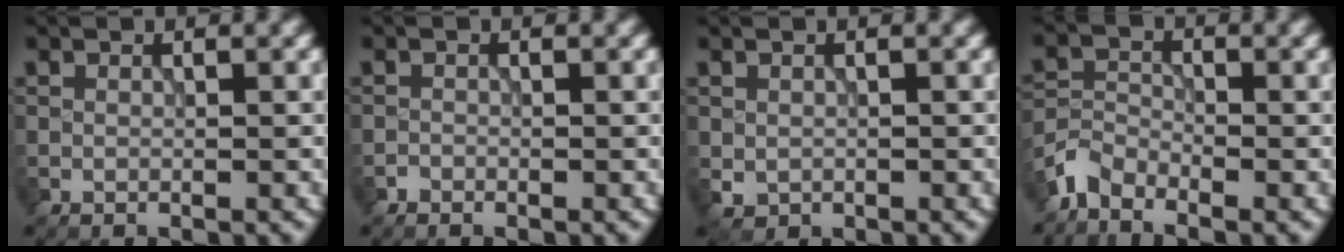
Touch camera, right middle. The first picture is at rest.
{"total": 0.5, "force": [-0.4, 0.3, 0.0], "torque": [0.002, -0.001, -0.010]}
{"total": 0.9, "force": [0.0, 0.9, 0.3], "torque": [-0.004, -0.005, 0.002]}
{"total": 2.7, "force": [-2.3, 1.0, 0.8], "torque": [-0.018, 0.002, -0.060]}